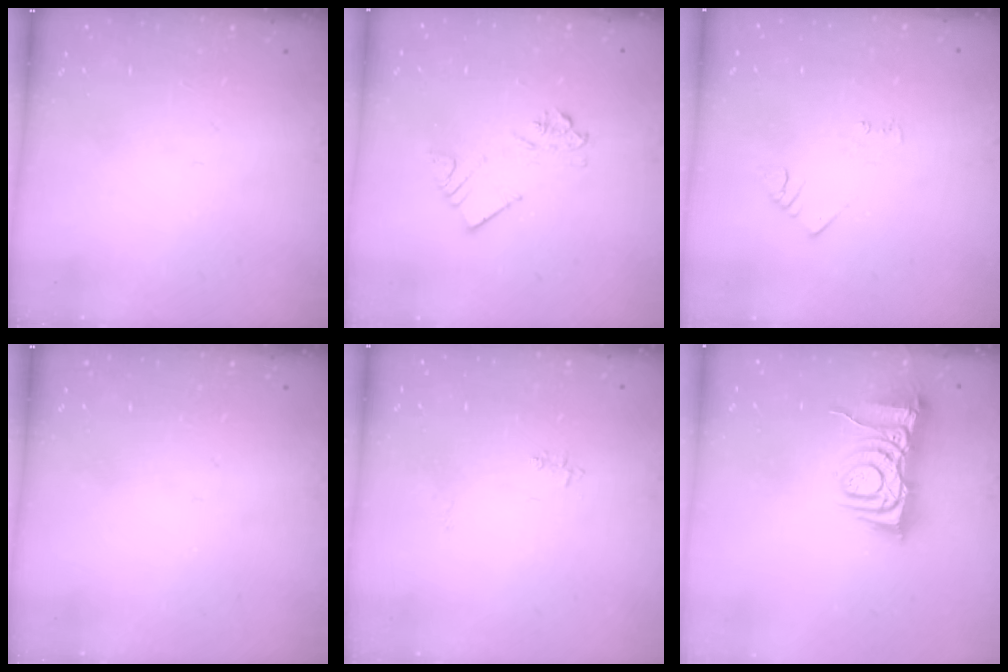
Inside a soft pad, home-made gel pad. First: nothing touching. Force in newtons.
{"total": 5.0, "press": 5.0, "slide": 0.1}
{"total": 3.9, "press": 3.9, "slide": 0.5}
{"total": 0.0}
{"total": 3.3, "press": 3.3, "slide": 0.5}
{"total": 8.2, "press": 8.1, "slide": 1.1}